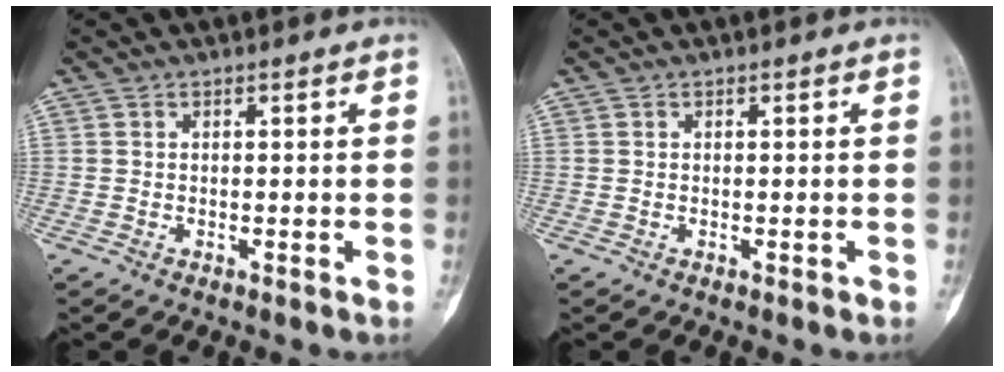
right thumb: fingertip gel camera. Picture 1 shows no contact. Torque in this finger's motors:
{"motor_torque": [0.01, -0.08, -0.18, -0.28, 0.01]}